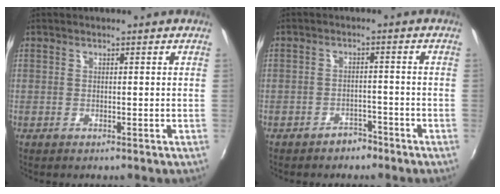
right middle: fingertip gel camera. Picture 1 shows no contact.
{"total": 3.1, "force": [-2.6, 1.7, 0.5], "torque": [-0.012, 0.010, -0.033]}